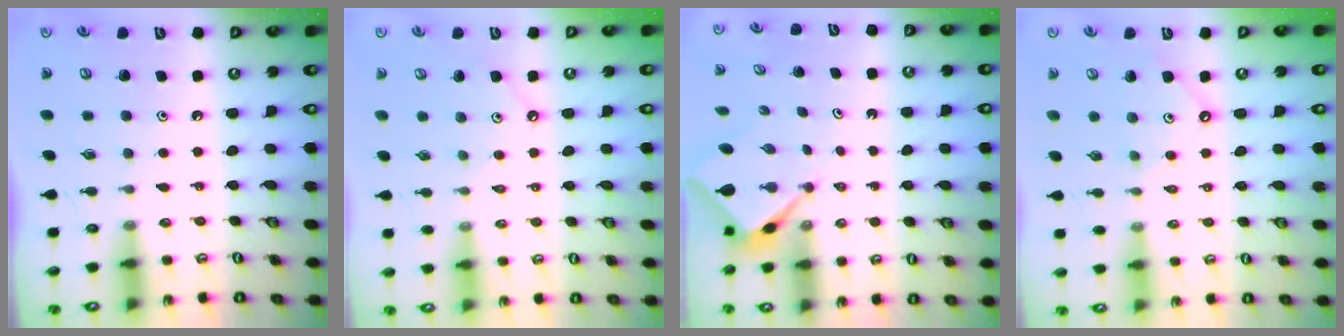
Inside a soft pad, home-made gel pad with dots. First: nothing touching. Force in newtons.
{"total": 2.4, "press": 2.4, "slide": 0.4}
{"total": 2.6, "press": 2.6, "slide": 0.1}
{"total": 3.4, "press": 3.3, "slide": 0.5}